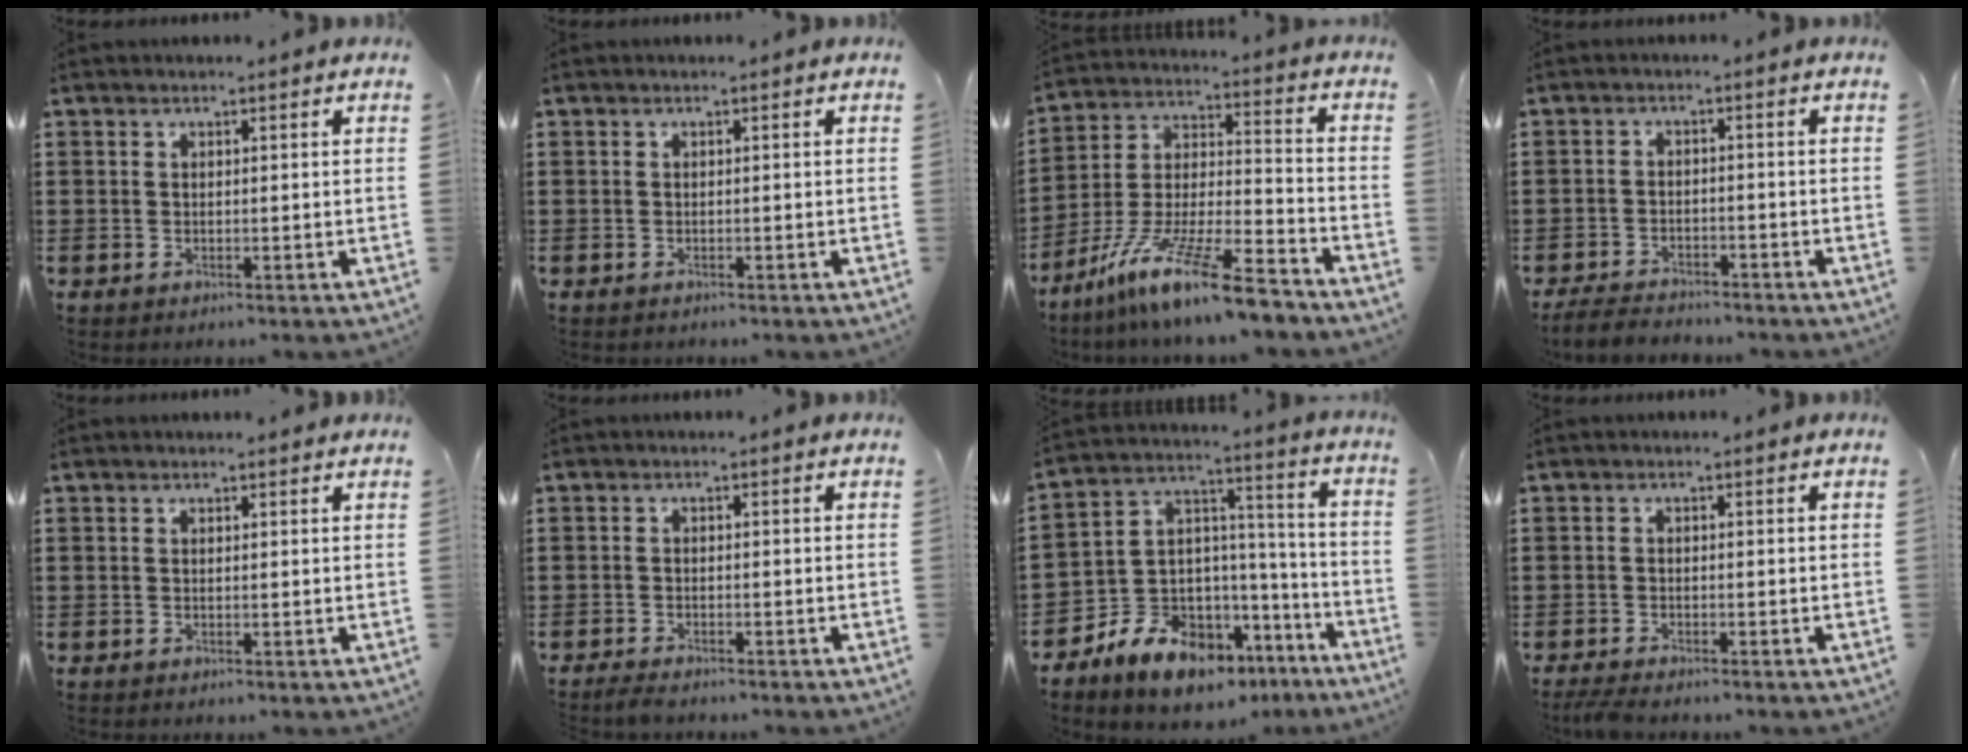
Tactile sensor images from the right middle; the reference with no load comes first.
{"total": 0.0}
{"total": 13.2, "force": [-10.5, 0.5, 8.0], "torque": [-0.148, 0.018, -0.199]}
{"total": 3.4, "force": [-3.3, 0.7, 0.5], "torque": [-0.018, 0.002, -0.071]}
{"total": 0.0}
{"total": 1.3, "force": [-1.3, 0.1, 0.4], "torque": [-0.010, -0.001, -0.024]}
{"total": 10.1, "force": [-8.1, 5.5, 2.4], "torque": [-0.071, 0.019, -0.156]}
{"total": 1.5, "force": [-1.4, 0.1, 0.6], "torque": [-0.019, -0.002, -0.028]}